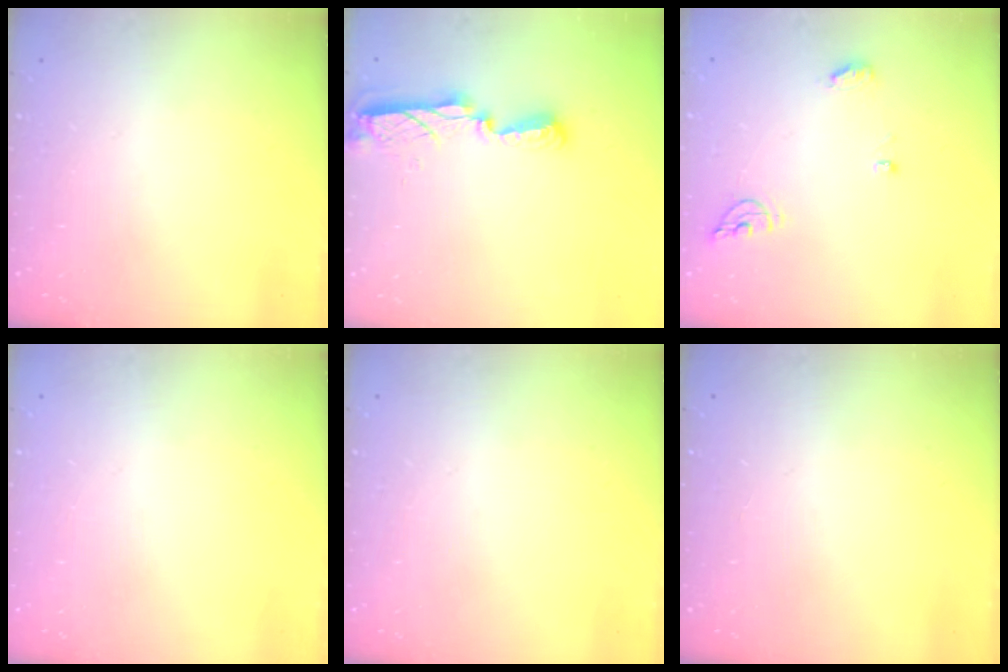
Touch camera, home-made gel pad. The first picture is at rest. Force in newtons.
{"total": 7.8, "press": 7.7, "slide": 0.3}
{"total": 6.7, "press": 6.7, "slide": 0.3}
{"total": 0.0}
{"total": 0.0}
{"total": 0.0}